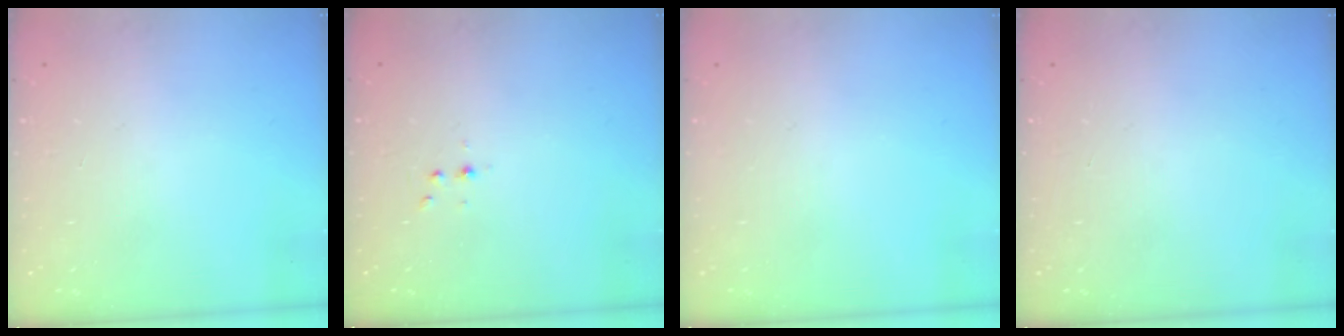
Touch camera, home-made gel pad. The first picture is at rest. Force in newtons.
{"total": 3.0, "press": 2.6, "slide": 1.5}
{"total": 0.0}
{"total": 0.0}